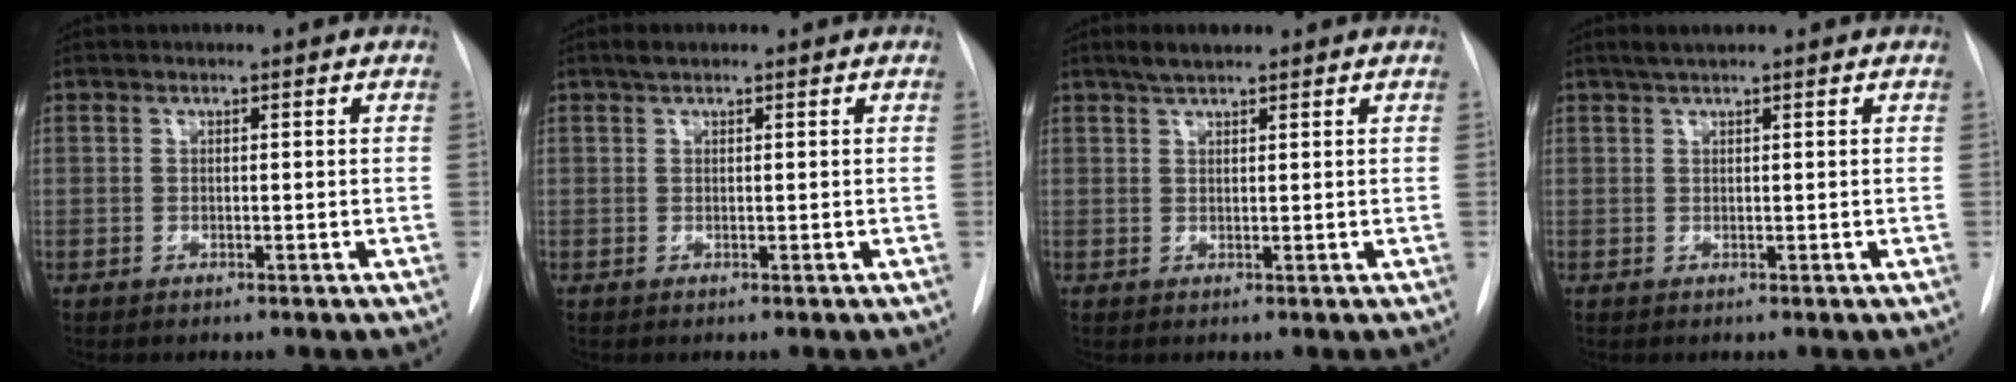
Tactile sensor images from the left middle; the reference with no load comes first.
{"total": 1.3, "force": [1.0, 0.5, 0.7], "torque": [-0.019, 0.009, 0.017]}
{"total": 2.8, "force": [2.2, 0.6, 1.6], "torque": [-0.035, 0.006, 0.040]}
{"total": 1.9, "force": [1.5, 0.1, 1.2], "torque": [-0.027, 0.008, 0.027]}